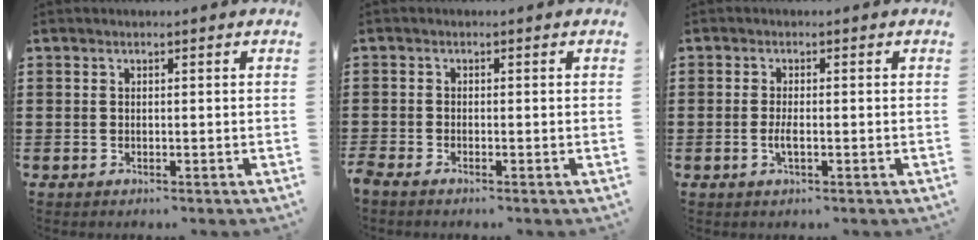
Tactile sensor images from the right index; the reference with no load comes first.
{"total": 0.9, "force": [-0.9, 0.0, 0.2], "torque": [-0.006, -0.001, -0.017]}
{"total": 2.0, "force": [-0.5, 0.3, 1.8], "torque": [-0.040, -0.006, -0.011]}